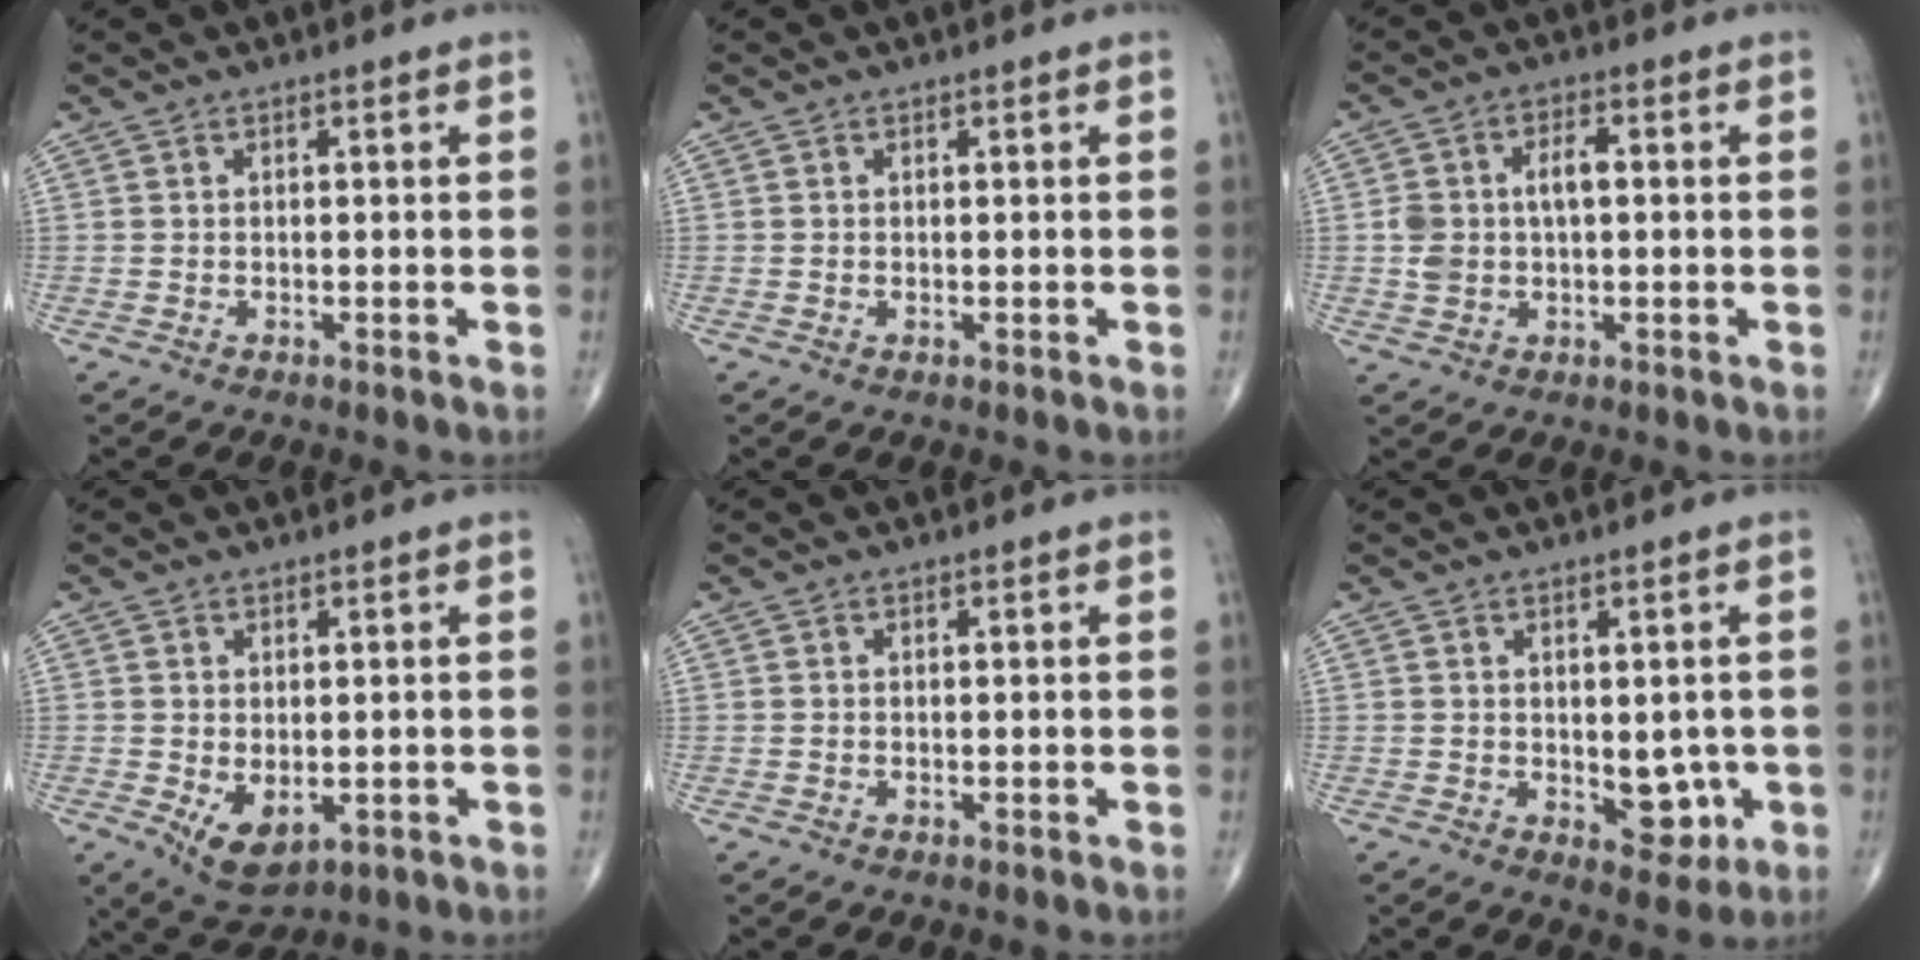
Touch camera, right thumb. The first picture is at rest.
{"total": 0.0}
{"total": 6.8, "force": [0.4, 4.1, 5.4], "torque": [-0.107, 0.020, 0.011]}
{"total": 6.1, "force": [-1.1, 3.7, 4.8], "torque": [-0.070, -0.011, -0.002]}
{"total": 0.0}
{"total": 5.8, "force": [-0.7, 3.5, 4.6], "torque": [-0.029, -0.009, 0.000]}